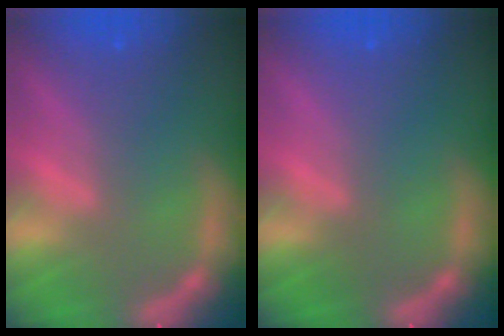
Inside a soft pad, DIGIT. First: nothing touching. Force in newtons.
{"total": 0.0}